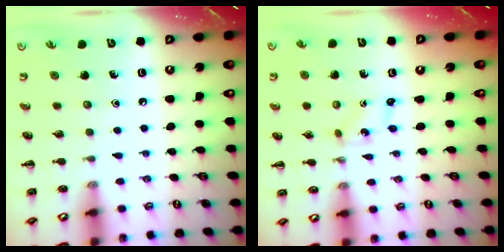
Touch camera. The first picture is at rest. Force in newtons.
{"total": 0.6, "press": 0.5, "slide": 0.3}